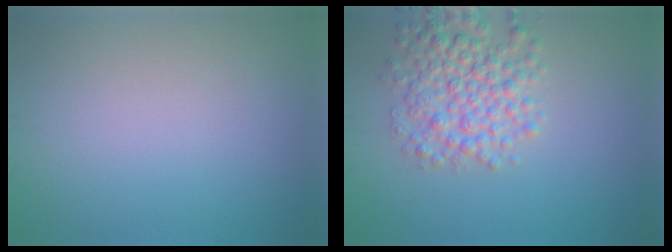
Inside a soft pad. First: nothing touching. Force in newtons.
{"total": 5.2, "press": 5.2, "slide": 0.1}